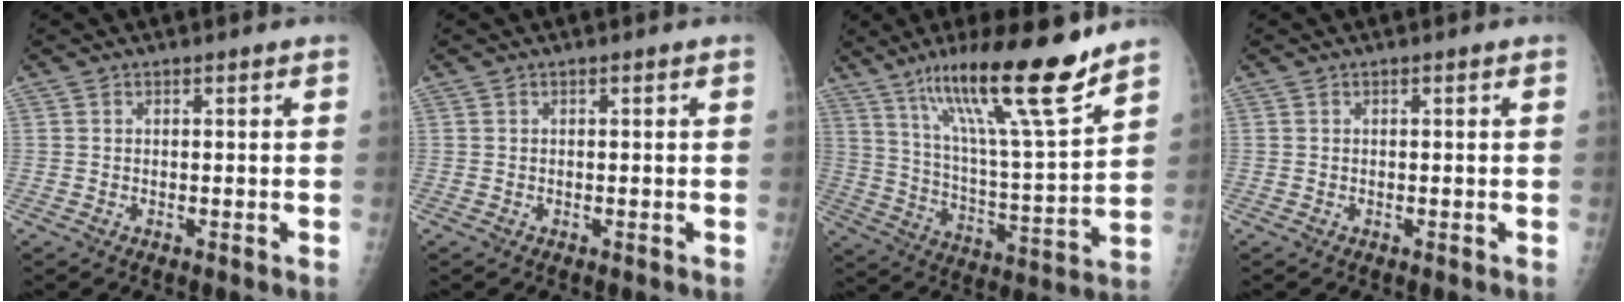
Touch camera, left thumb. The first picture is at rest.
{"total": 0.0}
{"total": 20.8, "force": [14.6, 1.9, 14.8], "torque": [-0.224, -0.072, 0.249]}
{"total": 0.0}